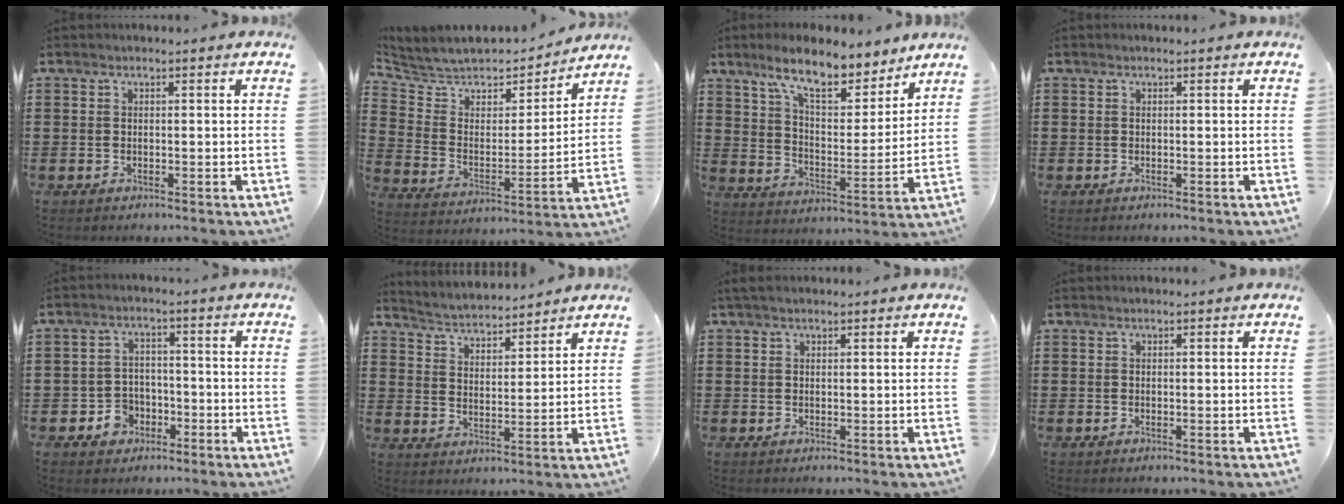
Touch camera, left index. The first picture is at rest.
{"total": 5.9, "force": [5.4, 2.1, 1.0], "torque": [-0.057, -0.042, 0.089]}
{"total": 10.9, "force": [8.7, 2.5, 6.0], "torque": [-0.127, -0.032, 0.152]}
{"total": 0.0}
{"total": 4.2, "force": [-2.4, 3.2, 1.1], "torque": [-0.027, 0.010, -0.048]}
{"total": 3.7, "force": [3.7, 0.2, 0.0], "torque": [-0.018, -0.025, 0.063]}
{"total": 1.1, "force": [0.8, 0.4, 0.7], "torque": [-0.014, 0.004, 0.014]}
{"total": 0.0}